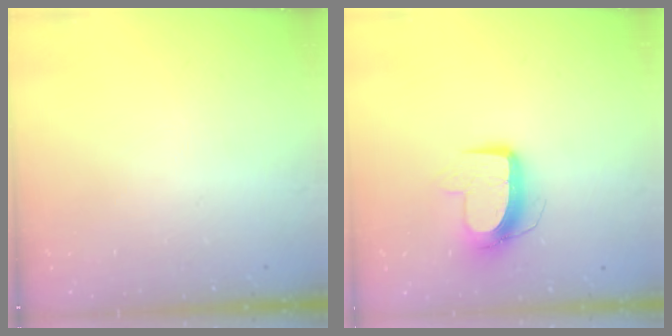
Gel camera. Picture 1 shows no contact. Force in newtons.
{"total": 10.2, "press": 10.2, "slide": 0.6}